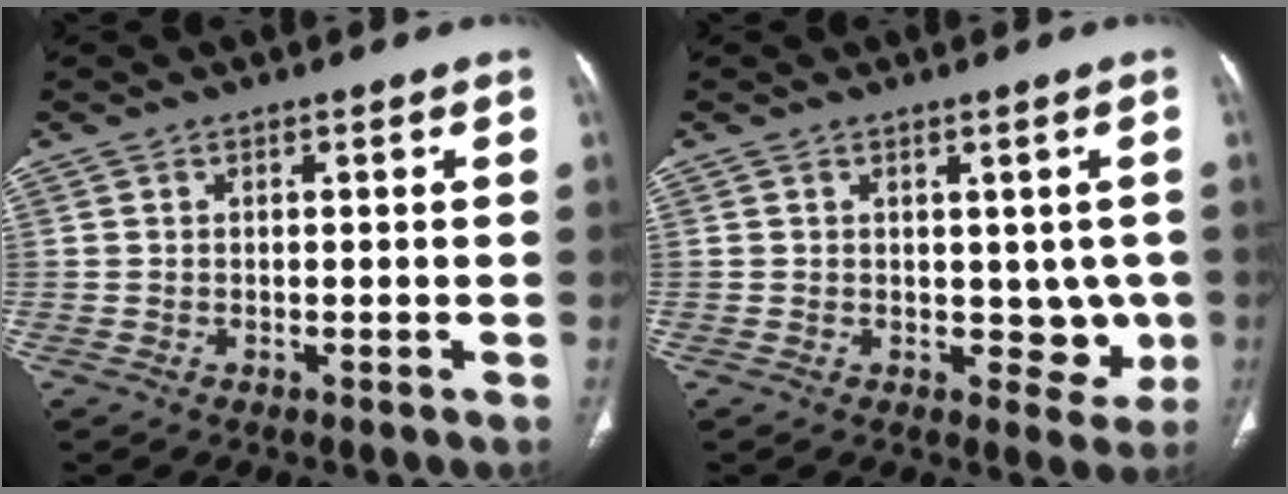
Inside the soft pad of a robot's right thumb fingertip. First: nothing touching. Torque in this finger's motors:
{"motor_torque": [-0.08, -0.29, -0.11, -0.50, 0.05]}